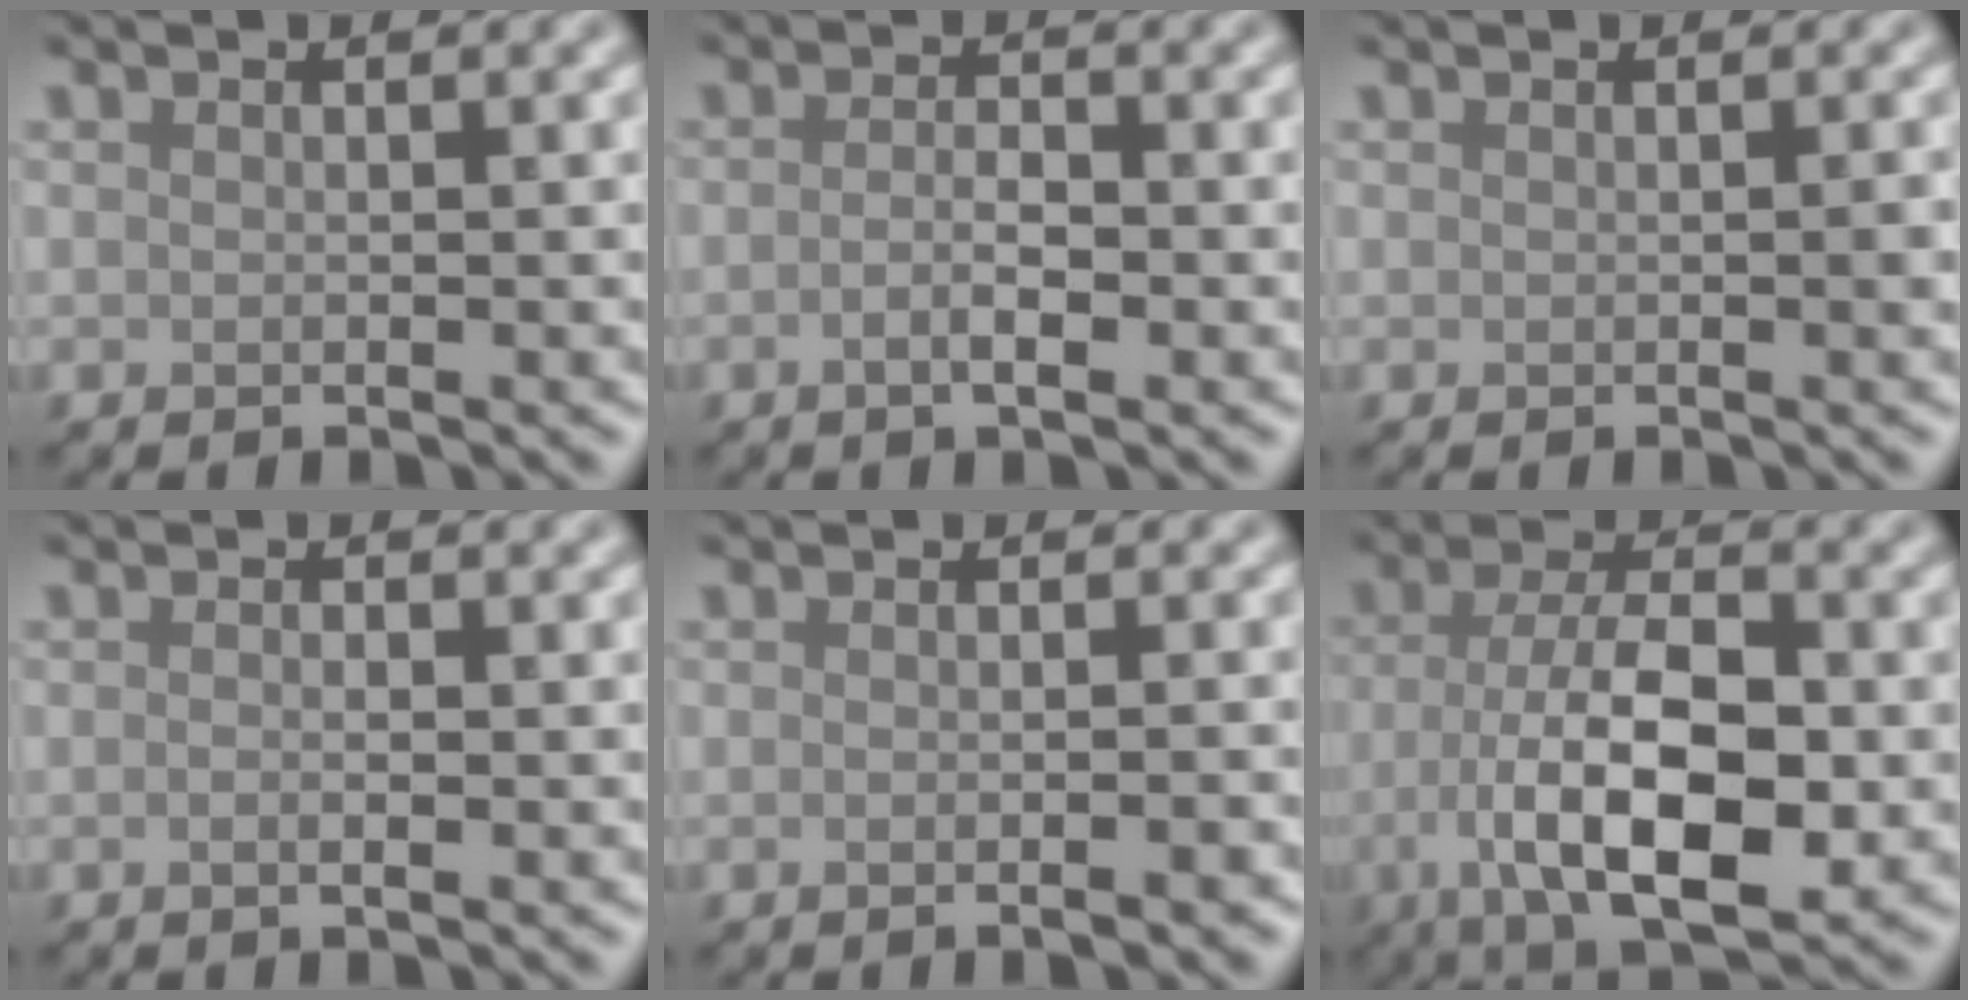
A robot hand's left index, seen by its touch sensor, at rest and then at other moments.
{"total": 2.2, "force": [-0.7, 0.6, 2.0], "torque": [-0.035, 0.000, -0.015]}
{"total": 0.6, "force": [0.0, 0.0, 0.6], "torque": [-0.007, 0.001, 0.000]}
{"total": 1.2, "force": [-0.1, 0.4, 1.1], "torque": [-0.008, -0.009, -0.005]}
{"total": 2.5, "force": [-0.6, 0.9, 2.3], "torque": [-0.009, 0.002, -0.015]}
{"total": 10.2, "force": [-2.4, 4.2, 9.0], "torque": [-0.158, -0.003, -0.044]}